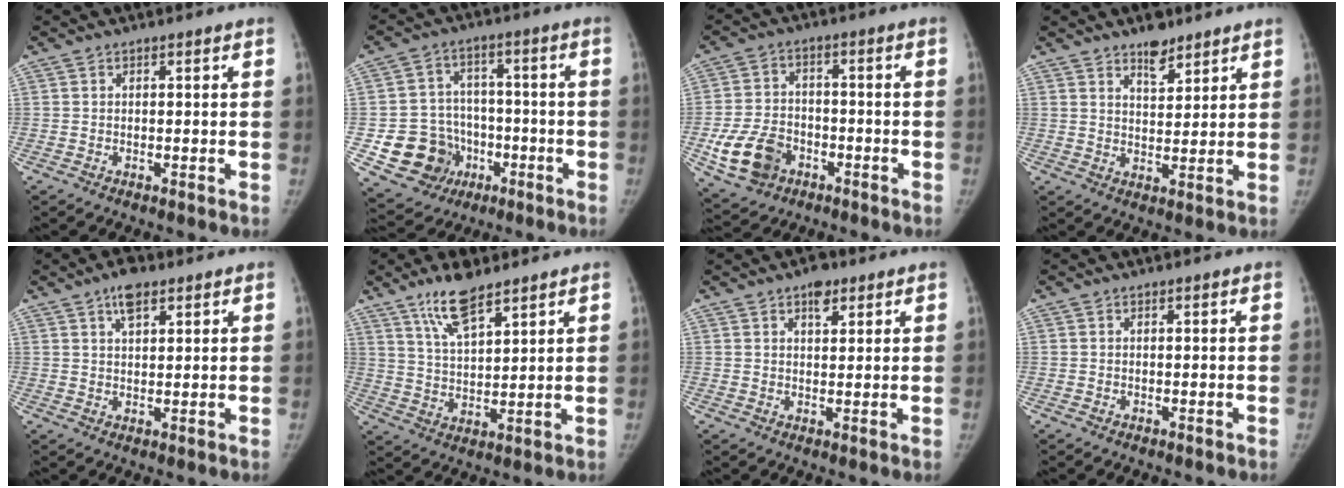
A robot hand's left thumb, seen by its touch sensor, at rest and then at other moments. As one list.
[{"total": 12.9, "force": [-4.0, 11.6, 3.9], "torque": [-0.042, 0.035, -0.051]}, {"total": 10.9, "force": [-4.3, 8.2, 5.8], "torque": [-0.100, 0.020, -0.069]}, {"total": 5.3, "force": [4.0, 2.3, 2.5], "torque": [-0.020, -0.030, 0.068]}, {"total": 4.8, "force": [2.9, 2.2, 3.1], "torque": [-0.043, -0.008, 0.047]}, {"total": 8.9, "force": [6.4, 2.7, 5.6], "torque": [-0.093, -0.035, 0.123]}, {"total": 3.8, "force": [2.3, 2.0, 2.2], "torque": [-0.018, -0.010, 0.033]}, {"total": 0.0}]